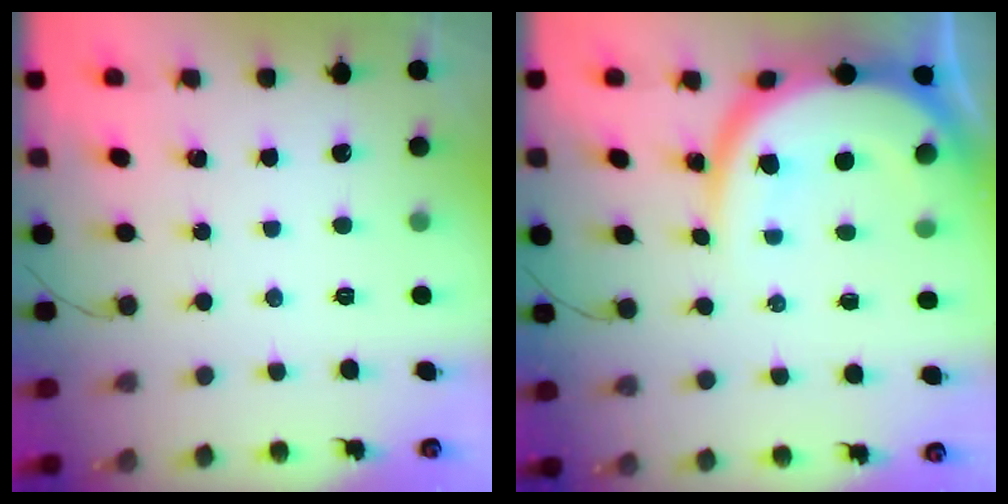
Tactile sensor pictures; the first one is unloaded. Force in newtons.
{"total": 13.6, "press": 13.6, "slide": 1.1}